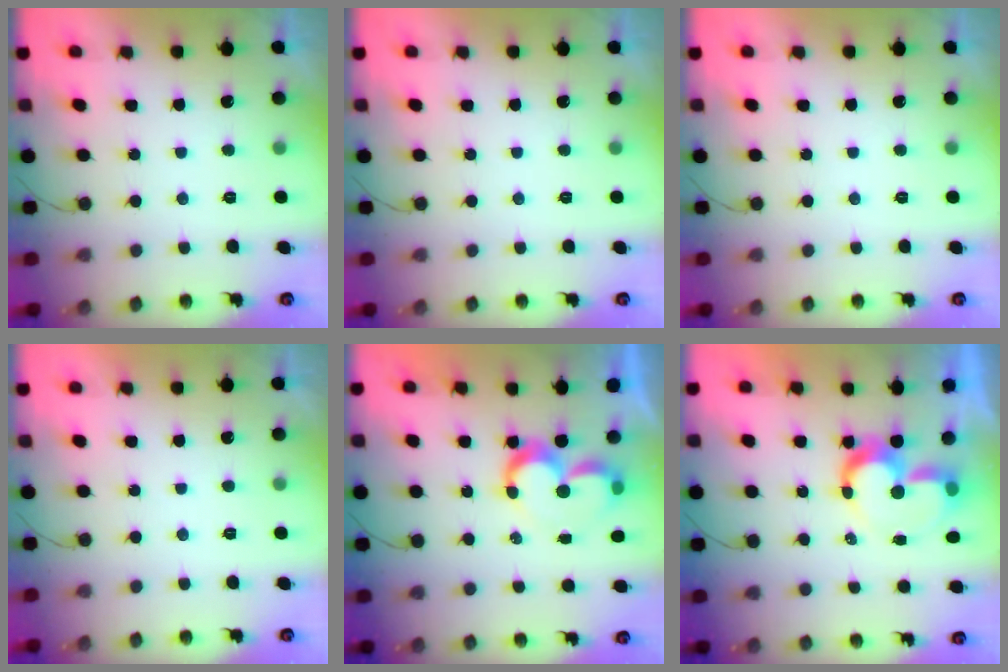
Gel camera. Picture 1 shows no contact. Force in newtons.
{"total": 0.0}
{"total": 0.0}
{"total": 1.7, "press": 1.6, "slide": 0.0}
{"total": 8.8, "press": 8.8, "slide": 0.8}
{"total": 10.3, "press": 10.2, "slide": 0.8}